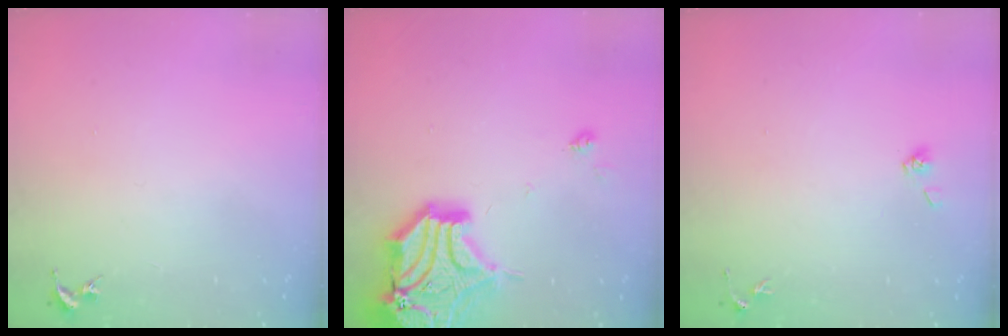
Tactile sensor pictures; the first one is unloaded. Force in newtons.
{"total": 20.7, "press": 20.5, "slide": 3.1}
{"total": 3.9, "press": 3.5, "slide": 1.7}